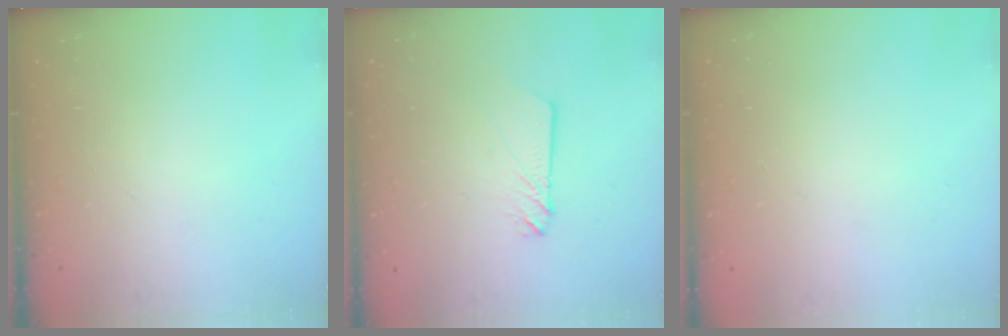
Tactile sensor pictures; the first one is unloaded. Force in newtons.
{"total": 2.3, "press": 2.3, "slide": 0.3}
{"total": 0.0}